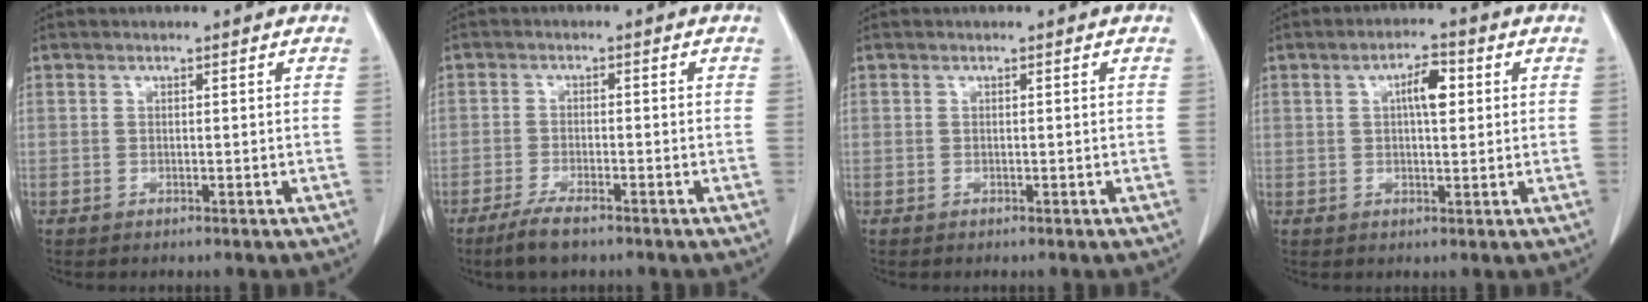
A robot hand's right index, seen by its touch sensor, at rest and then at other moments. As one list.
[{"total": 4.7, "force": [-3.5, 0.8, 3.0], "torque": [-0.065, -0.008, -0.062]}, {"total": 0.0}, {"total": 4.6, "force": [1.2, 1.5, 4.2], "torque": [-0.072, 0.010, 0.018]}]